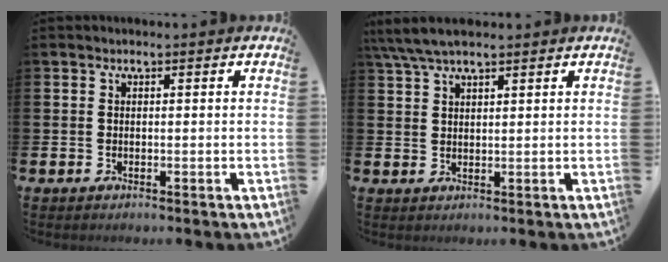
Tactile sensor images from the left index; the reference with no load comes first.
{"total": 4.9, "force": [4.0, 1.2, 2.6], "torque": [-0.064, -0.003, 0.073]}